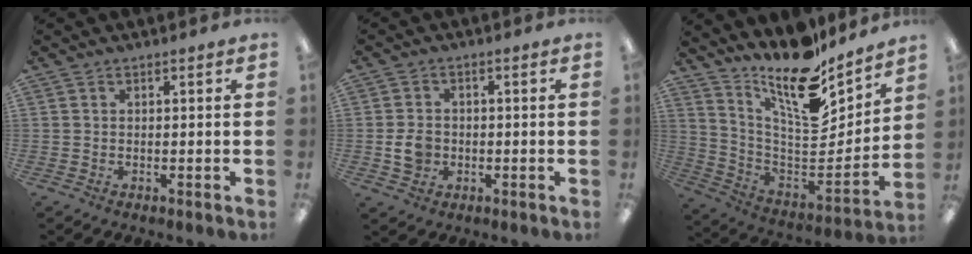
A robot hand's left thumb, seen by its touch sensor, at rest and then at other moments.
{"total": 4.7, "force": [-0.8, 3.9, 2.5], "torque": [-0.041, 0.002, -0.015]}
{"total": 18.4, "force": [14.2, 5.6, 10.3], "torque": [-0.183, -0.129, 0.243]}